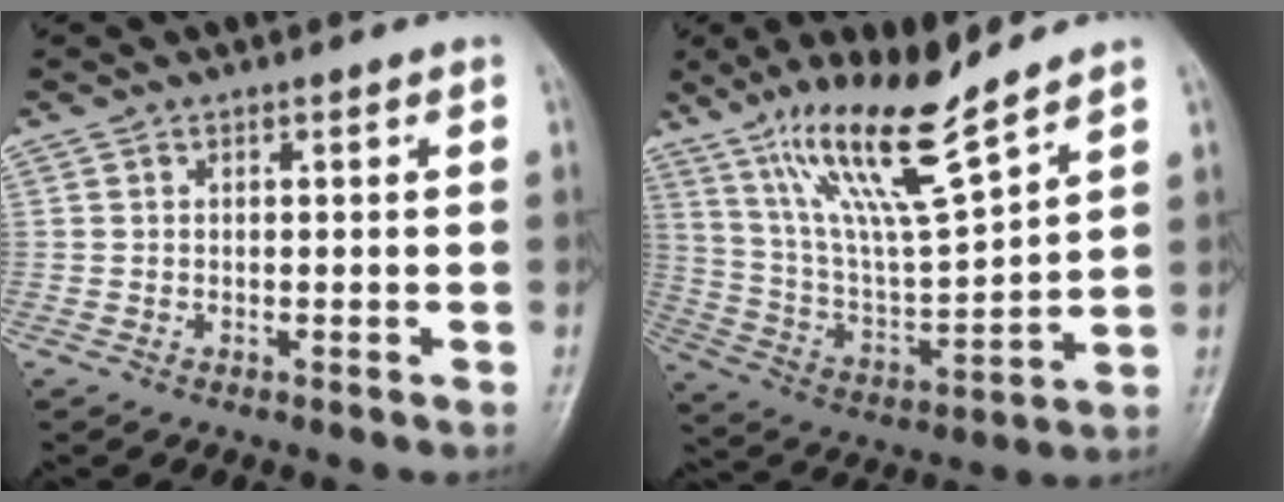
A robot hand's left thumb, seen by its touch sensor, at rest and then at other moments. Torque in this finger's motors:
{"motor_torque": [0.22, 0.17, 1.46, -1.32, 0.36]}